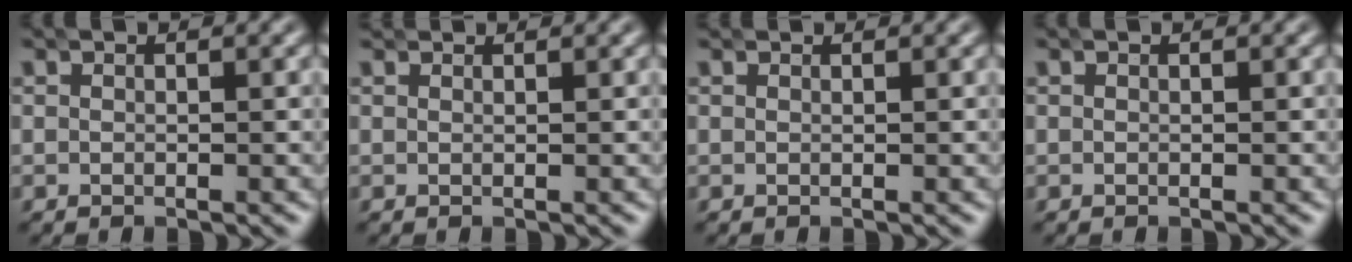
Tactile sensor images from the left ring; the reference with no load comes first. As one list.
[{"total": 1.4, "force": [1.3, 0.1, 0.3], "torque": [-0.014, -0.001, 0.014]}, {"total": 0.8, "force": [0.7, 0.1, 0.1], "torque": [-0.006, -0.005, 0.006]}, {"total": 0.0}]